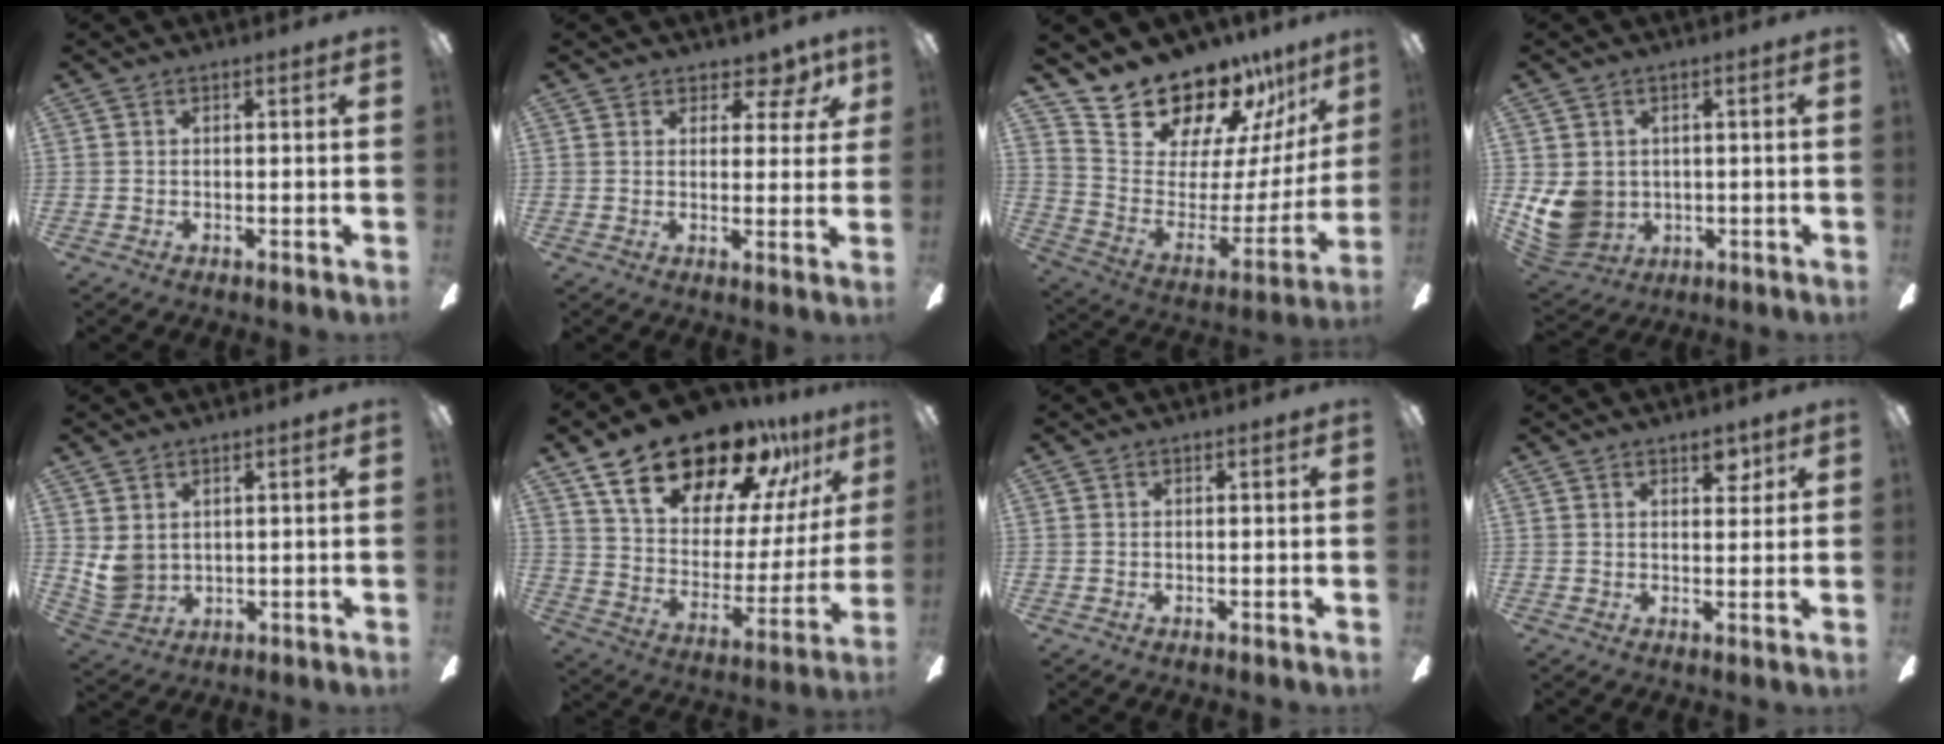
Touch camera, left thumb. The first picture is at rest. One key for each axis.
{"total": 5.4, "fx": 3.2, "fy": 3.7, "fz": 2.2, "tx": -0.012, "ty": -0.017, "tz": 0.056}
{"total": 17.5, "fx": 16.4, "fy": 5.4, "fz": 2.8, "tx": -0.056, "ty": -0.157, "tz": 0.294}
{"total": 8.7, "fx": -0.8, "fy": 7.7, "fz": 3.9, "tx": -0.100, "ty": -0.002, "tz": -0.011}
{"total": 5.1, "fx": 1.5, "fy": 4.3, "fz": 2.4, "tx": -0.064, "ty": -0.006, "tz": 0.030}
{"total": 23.9, "fx": 17.7, "fy": 10.5, "fz": 12.2, "tx": -0.212, "ty": -0.108, "tz": 0.311}
{"total": 0.0}
{"total": 3.6, "fx": 2.3, "fy": 1.9, "fz": 2.2, "tx": -0.007, "ty": -0.010, "tz": 0.031}